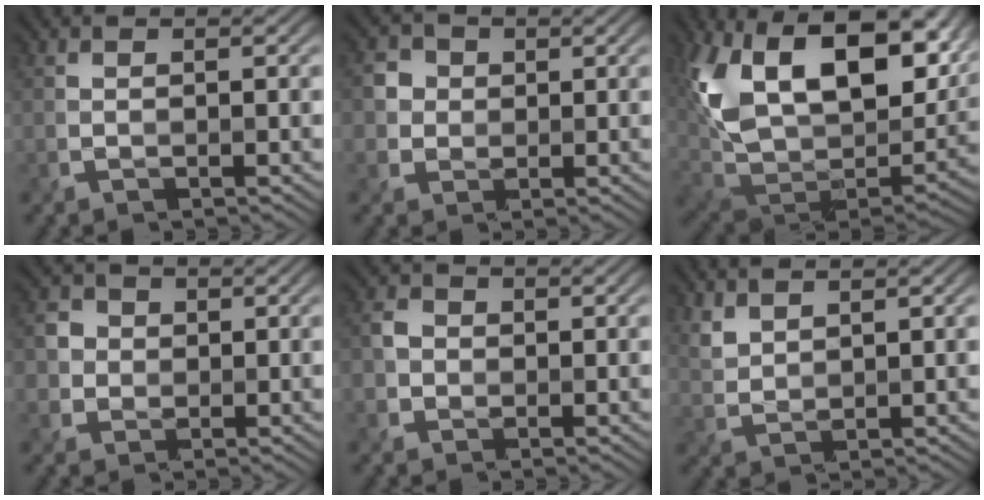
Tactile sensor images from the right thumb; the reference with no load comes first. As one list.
[{"total": 3.2, "force": [0.5, 3.0, 0.7], "torque": [-0.030, 0.000, 0.007]}, {"total": 21.1, "force": [8.8, 12.5, 14.5], "torque": [-0.293, -0.005, 0.177]}, {"total": 3.0, "force": [0.2, 2.9, 0.6], "torque": [-0.027, 0.002, 0.000]}, {"total": 2.3, "force": [-0.3, 2.2, 0.6], "torque": [-0.022, 0.000, -0.011]}, {"total": 2.7, "force": [2.3, 0.9, 1.0], "torque": [-0.033, -0.001, 0.058]}]